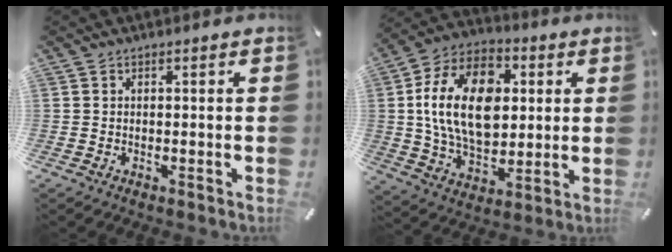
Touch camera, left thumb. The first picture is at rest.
{"total": 19.8, "force": [2.3, 13.7, 14.2], "torque": [-0.278, 0.013, 0.036]}